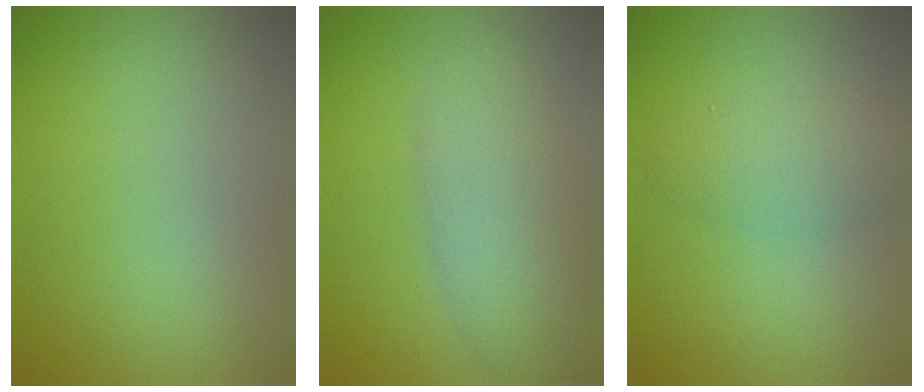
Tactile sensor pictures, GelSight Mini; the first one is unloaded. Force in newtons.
{"total": 5.2, "press": 5.2, "slide": 0.3}
{"total": 3.3, "press": 3.3, "slide": 0.2}